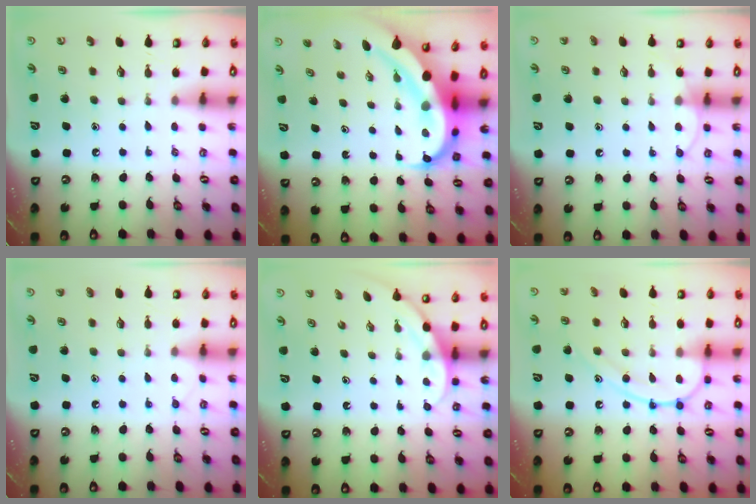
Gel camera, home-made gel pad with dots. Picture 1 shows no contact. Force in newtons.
{"total": 11.9, "press": 11.8, "slide": 1.2}
{"total": 6.2, "press": 6.2, "slide": 0.6}
{"total": 5.1, "press": 5.1, "slide": 0.5}
{"total": 3.3, "press": 3.3, "slide": 0.2}
{"total": 13.3, "press": 13.3, "slide": 1.1}